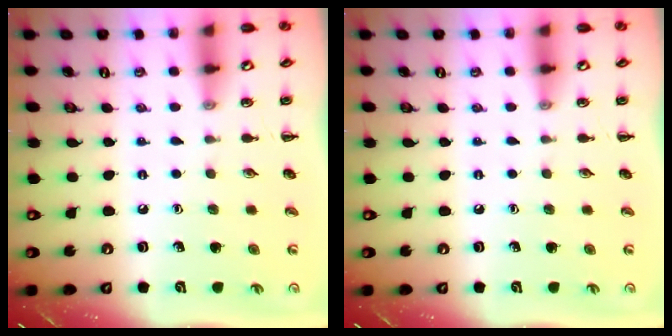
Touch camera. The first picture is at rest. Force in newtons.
{"total": 0.0}